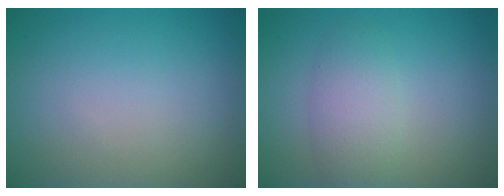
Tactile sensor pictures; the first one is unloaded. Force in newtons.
{"total": 3.1, "press": 3.1, "slide": 0.1}